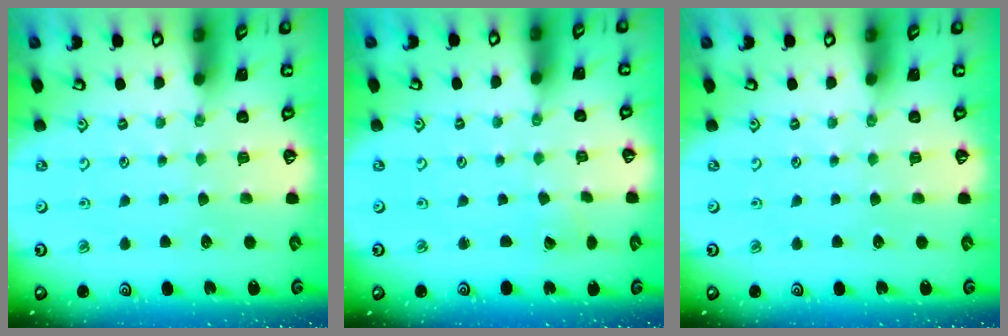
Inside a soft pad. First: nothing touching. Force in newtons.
{"total": 1.6, "press": 1.6, "slide": 0.1}
{"total": 0.0}